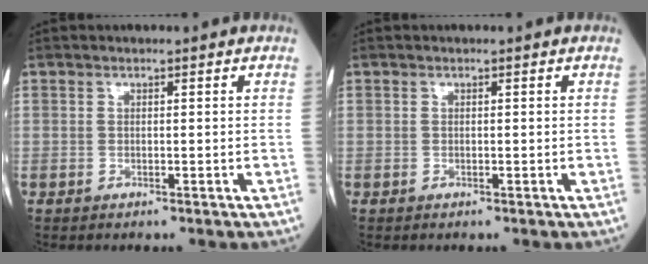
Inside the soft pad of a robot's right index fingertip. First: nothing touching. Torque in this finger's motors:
{"motor_torque": [0.01, 0.01, 0.00, -0.01]}